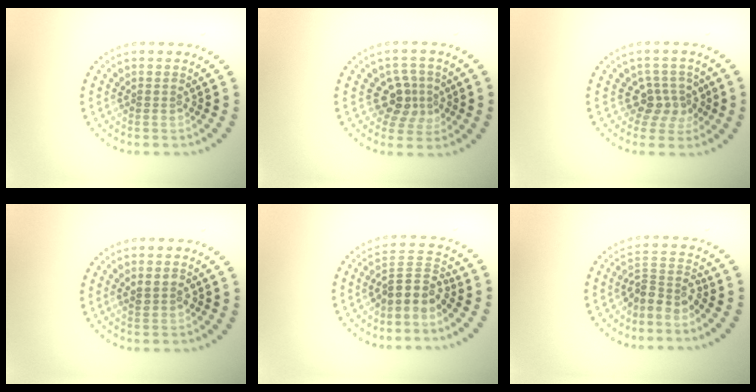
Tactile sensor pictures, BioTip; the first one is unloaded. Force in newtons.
{"total": 2.9, "press": 2.5, "slide": 1.4}
{"total": 2.7, "press": 2.0, "slide": 1.8}
{"total": 1.4, "press": 1.4, "slide": 0.2}
{"total": 3.0, "press": 2.5, "slide": 1.7}
{"total": 2.6, "press": 1.8, "slide": 1.9}